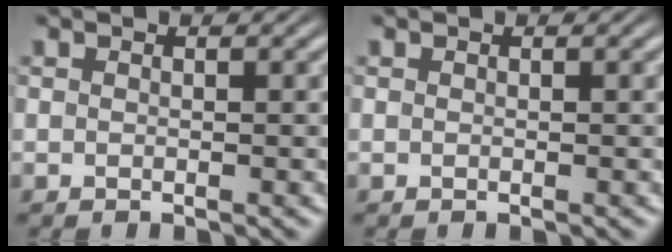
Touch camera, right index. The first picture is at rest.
{"total": 0.0}